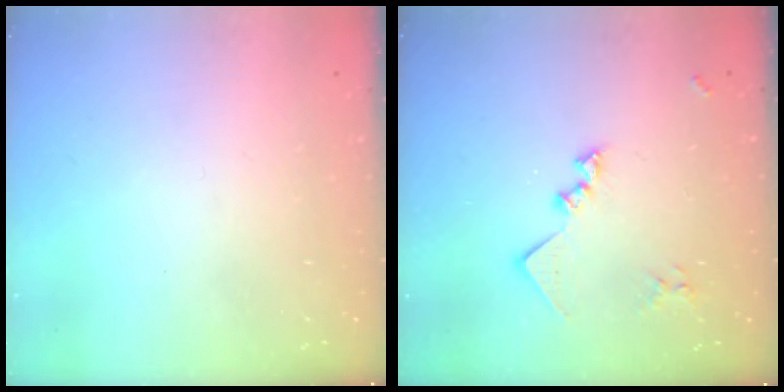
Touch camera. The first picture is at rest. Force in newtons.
{"total": 12.7, "press": 12.7, "slide": 0.6}